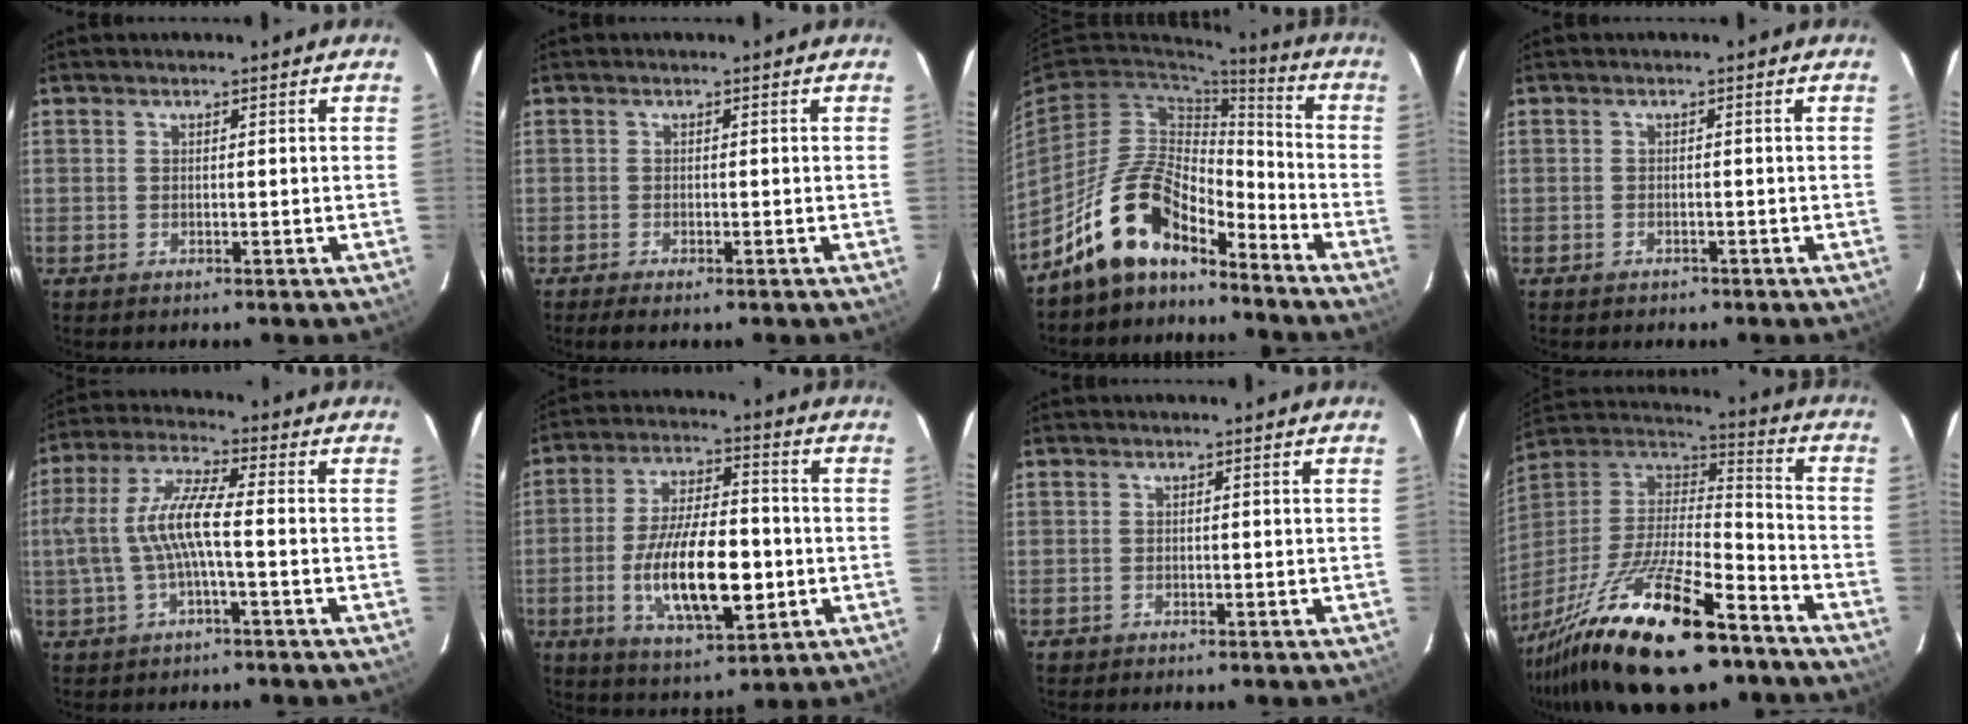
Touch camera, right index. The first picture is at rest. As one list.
[{"total": 1.7, "force": [-1.3, 0.2, 1.0], "torque": [-0.024, -0.005, -0.024]}, {"total": 14.0, "force": [-11.1, 5.4, 6.6], "torque": [-0.141, 0.021, -0.205]}, {"total": 1.3, "force": [-0.9, 0.9, 0.1], "torque": [-0.004, 0.003, -0.012]}, {"total": 9.9, "force": [-1.3, 2.0, 9.6], "torque": [-0.203, 0.008, -0.020]}, {"total": 16.4, "force": [-3.5, 6.4, 14.7], "torque": [-0.280, -0.004, -0.051]}, {"total": 1.0, "force": [-0.4, 0.9, -0.1], "torque": [-0.001, 0.003, -0.004]}, {"total": 28.2, "force": [-19.4, 8.5, 18.5], "torque": [-0.356, -0.033, -0.316]}]